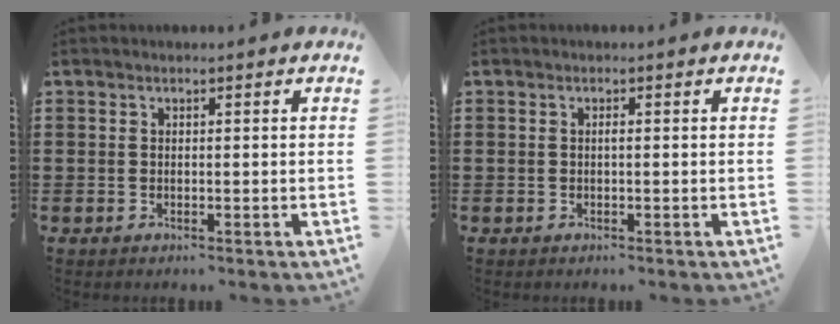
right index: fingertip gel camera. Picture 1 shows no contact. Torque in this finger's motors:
{"motor_torque": [0.40, -0.17, 0.13, 0.05]}